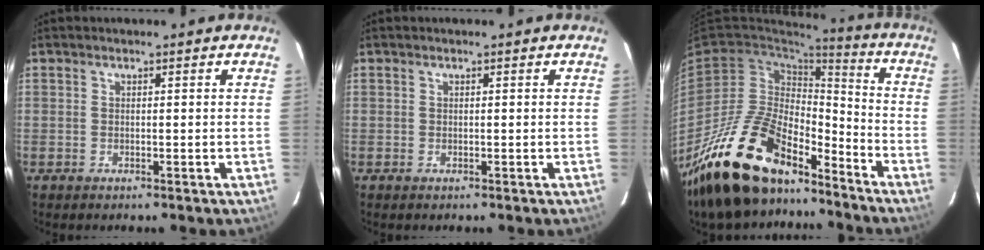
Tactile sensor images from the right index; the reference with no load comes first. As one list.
[{"total": 0.0}, {"total": 24.8, "force": [-18.3, 10.0, 13.4], "torque": [-0.263, -0.003, -0.309]}]